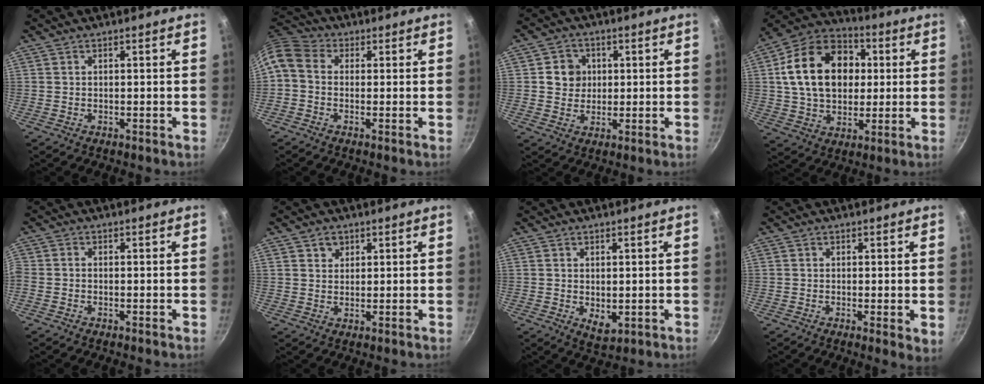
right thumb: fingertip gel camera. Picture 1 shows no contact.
{"total": 7.9, "force": [-0.1, 6.1, 5.0], "torque": [-0.104, 0.033, -0.020]}
{"total": 5.5, "force": [0.9, 5.1, 1.8], "torque": [0.006, 0.001, 0.010]}
{"total": 20.2, "force": [3.3, 14.8, 13.3], "torque": [-0.197, 0.021, 0.048]}
{"total": 1.5, "force": [-0.8, 0.6, 1.1], "torque": [-0.040, 0.007, -0.027]}
{"total": 2.7, "force": [1.3, 2.3, 0.8], "torque": [0.000, -0.003, 0.020]}
{"total": 3.8, "force": [0.0, 2.3, 3.0], "torque": [-0.044, -0.015, 0.004]}
{"total": 3.1, "force": [-0.2, 0.7, 3.0], "torque": [-0.043, -0.012, -0.004]}